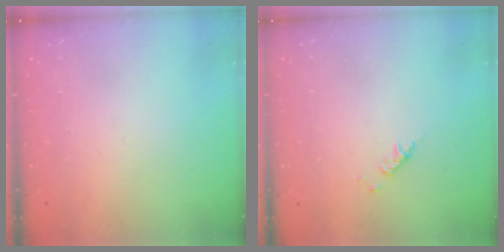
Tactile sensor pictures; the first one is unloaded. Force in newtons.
{"total": 2.9, "press": 2.9, "slide": 0.6}